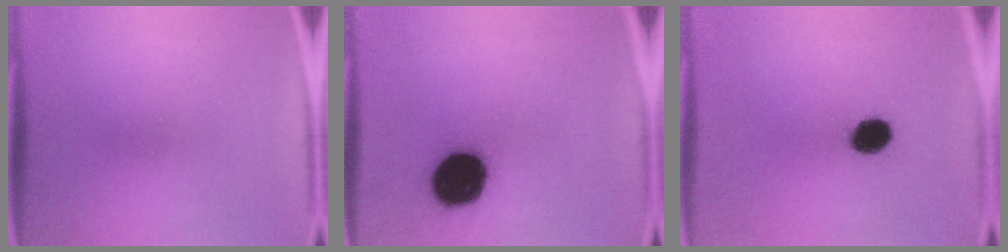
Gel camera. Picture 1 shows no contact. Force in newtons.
{"total": 19.6}
{"total": 7.1}